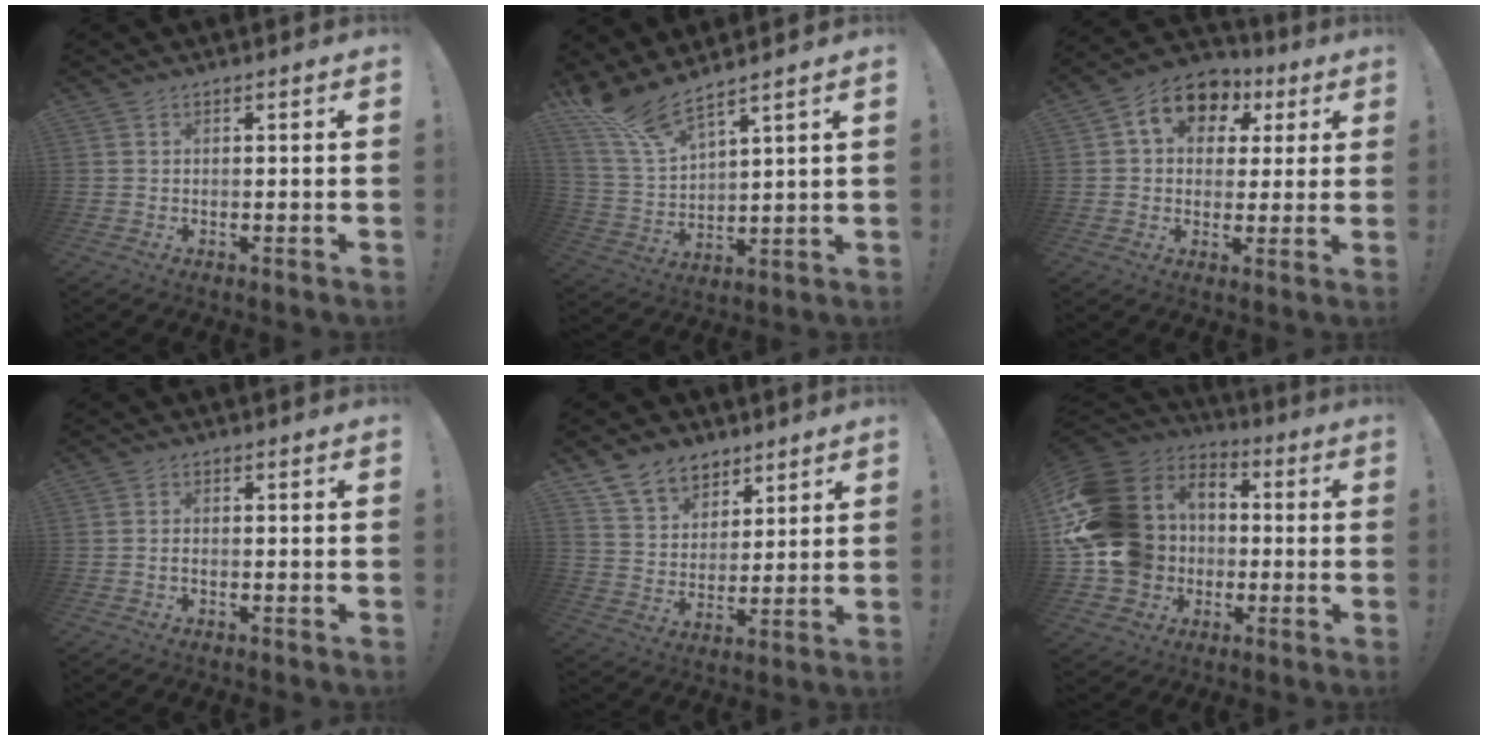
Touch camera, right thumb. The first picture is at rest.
{"total": 10.8, "force": [9.4, 1.7, 5.0], "torque": [-0.117, -0.063, 0.174]}
{"total": 11.4, "force": [4.1, 8.8, 6.0], "torque": [-0.092, -0.009, 0.080]}
{"total": 1.0, "force": [-0.6, 0.3, 0.8], "torque": [-0.022, 0.005, -0.010]}
{"total": 11.5, "force": [7.9, 7.8, 3.0], "torque": [-0.056, -0.051, 0.156]}
{"total": 22.0, "force": [-0.3, 19.0, 11.0], "torque": [-0.212, 0.008, 0.038]}